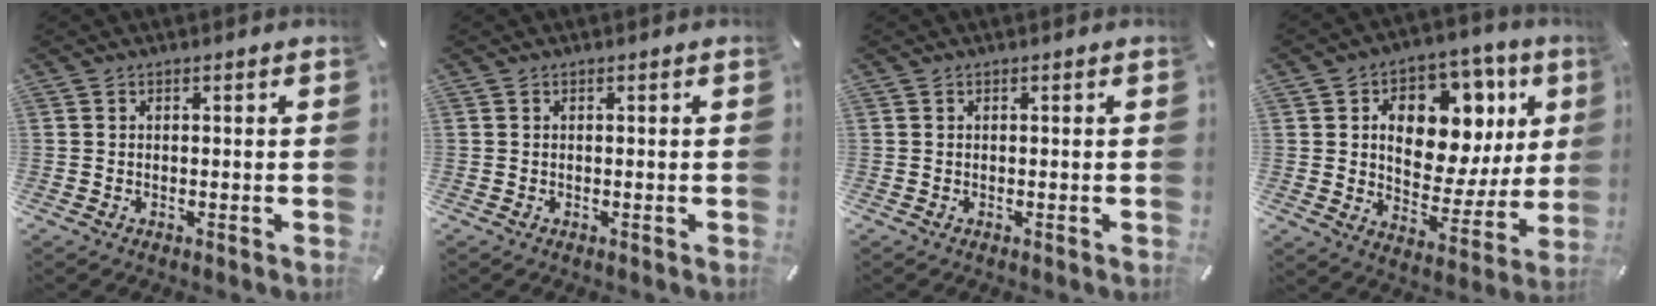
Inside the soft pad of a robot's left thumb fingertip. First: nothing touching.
{"total": 0.0}
{"total": 0.0}
{"total": 17.0, "force": [6.9, 11.0, 10.9], "torque": [-0.155, -0.044, 0.121]}